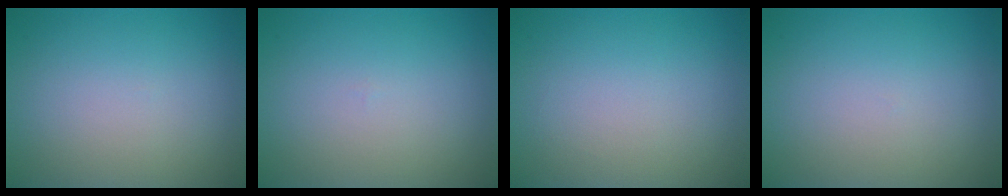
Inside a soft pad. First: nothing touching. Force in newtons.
{"total": 0.0}
{"total": 0.0}
{"total": 0.0}